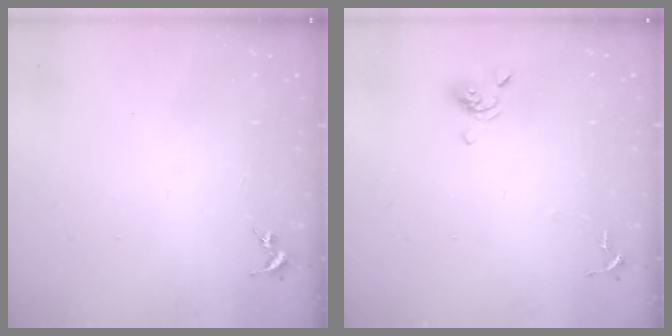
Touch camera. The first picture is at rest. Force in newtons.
{"total": 6.9, "press": 6.7, "slide": 1.6}